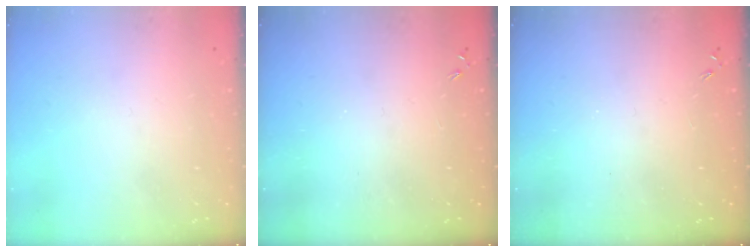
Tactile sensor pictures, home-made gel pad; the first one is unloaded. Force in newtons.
{"total": 0.0}
{"total": 0.0}